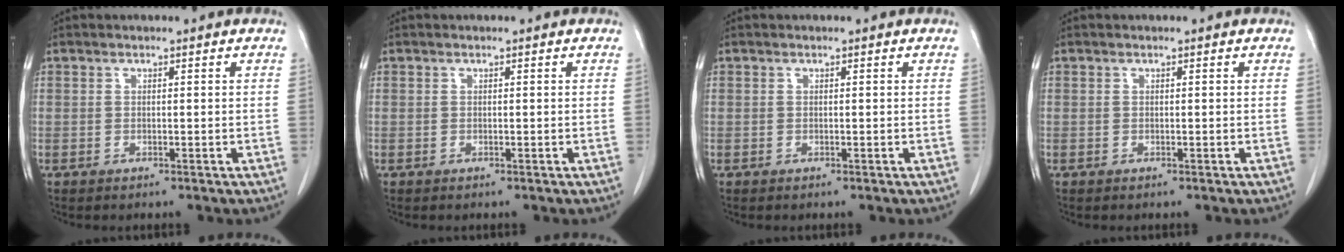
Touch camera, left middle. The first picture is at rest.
{"total": 0.0}
{"total": 0.0}
{"total": 0.0}